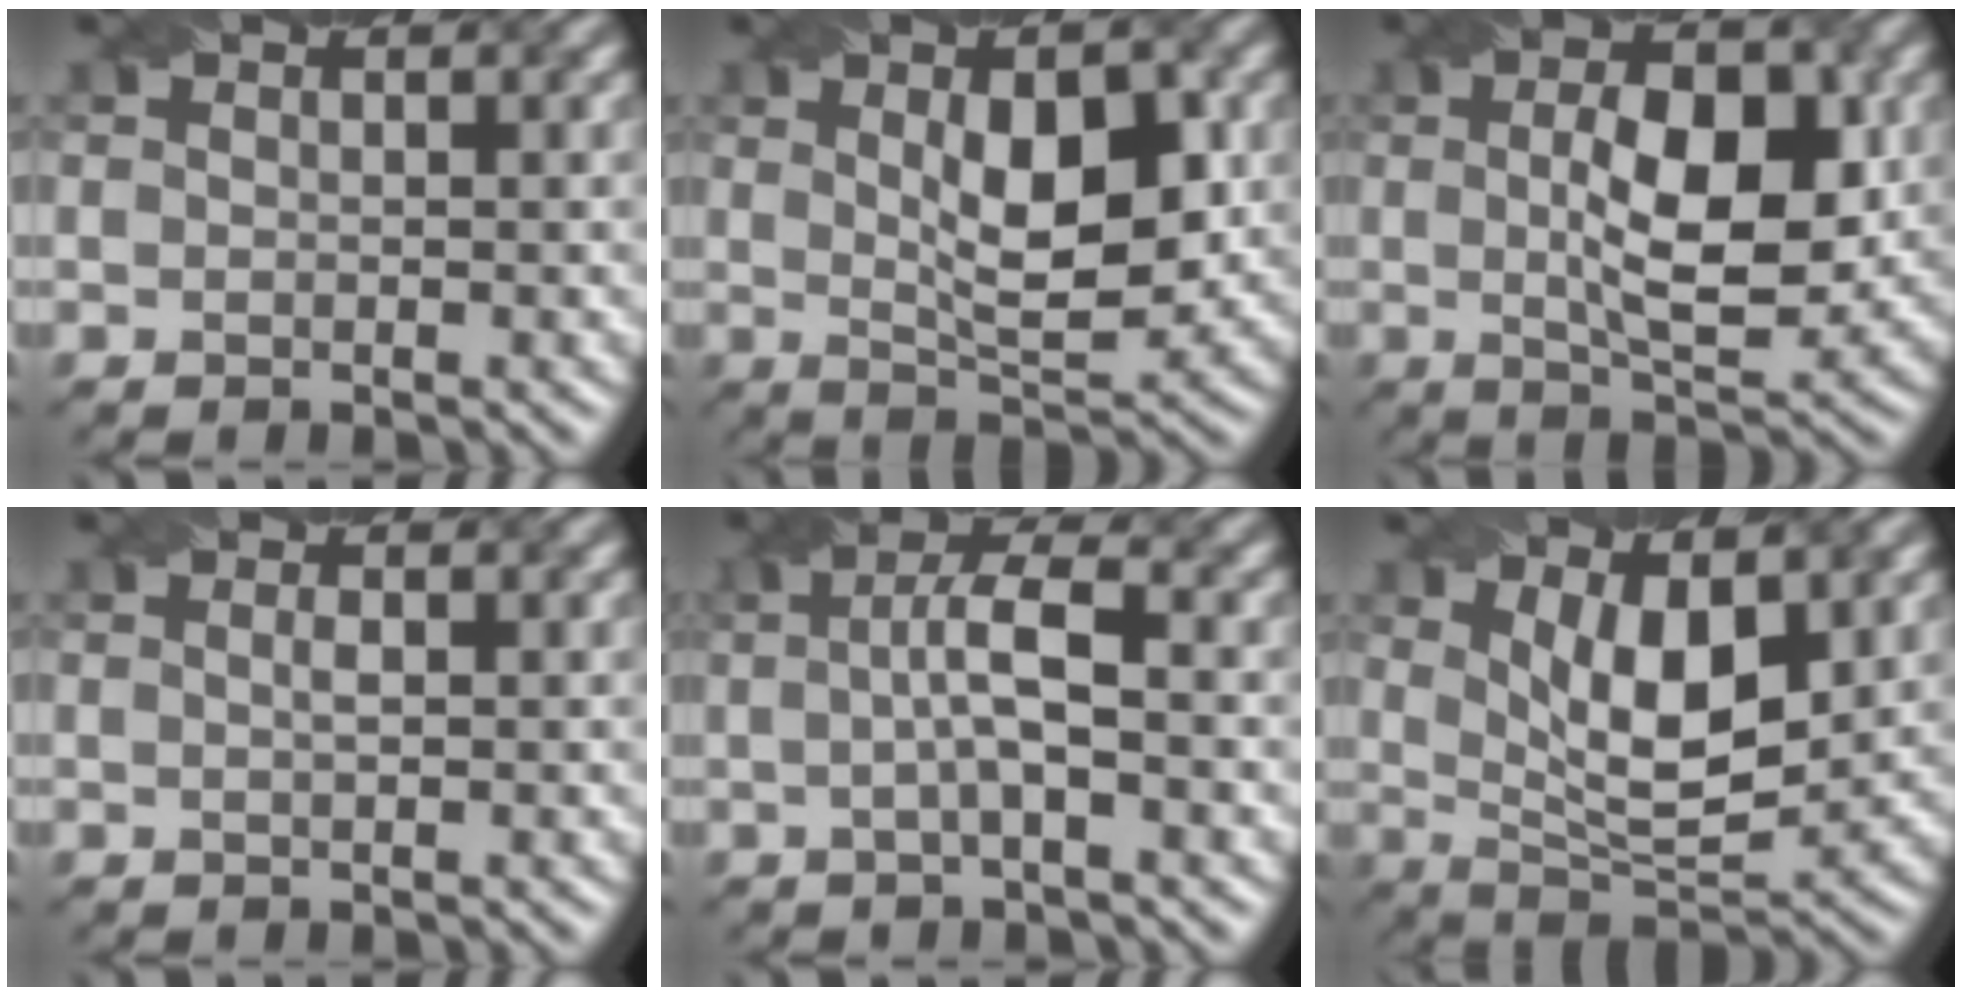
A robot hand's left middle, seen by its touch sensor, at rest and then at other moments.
{"total": 7.4, "force": [1.1, 2.8, 6.7], "torque": [-0.105, 0.002, 0.021]}
{"total": 8.1, "force": [0.6, 3.3, 7.4], "torque": [-0.118, 0.003, 0.011]}
{"total": 0.7, "force": [0.0, 0.1, 0.7], "torque": [-0.015, 0.002, 0.002]}
{"total": 4.3, "force": [0.0, 0.9, 4.2], "torque": [-0.075, 0.009, -0.001]}
{"total": 6.8, "force": [2.2, 2.6, 5.8], "torque": [-0.107, -0.012, 0.041]}